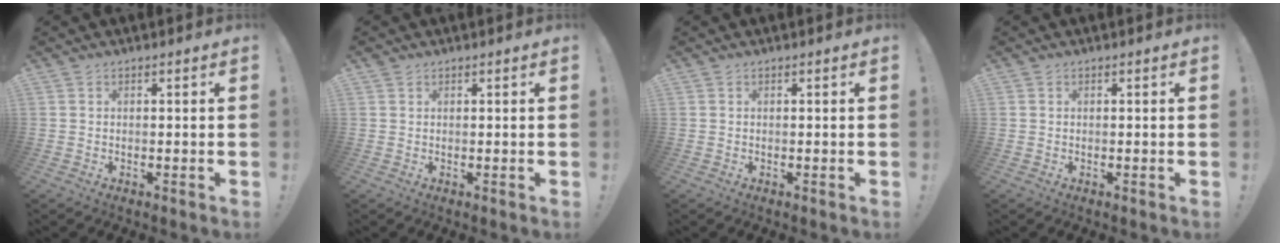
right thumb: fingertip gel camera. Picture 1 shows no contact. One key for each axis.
{"total": 0.6, "fx": 0.4, "fy": 0.4, "fz": 0.0, "tx": 0.006, "ty": -0.002, "tz": 0.007}
{"total": 0.0}
{"total": 0.0}